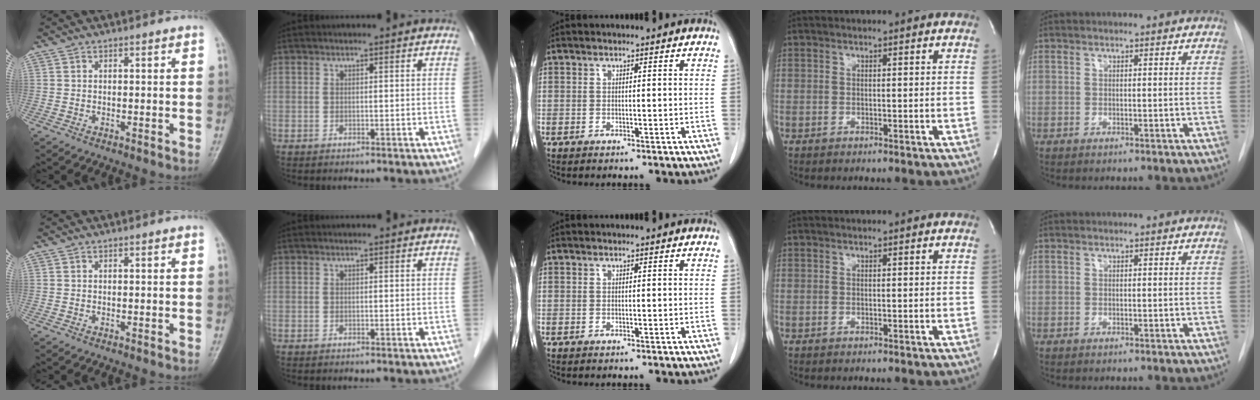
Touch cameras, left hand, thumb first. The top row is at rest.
{}